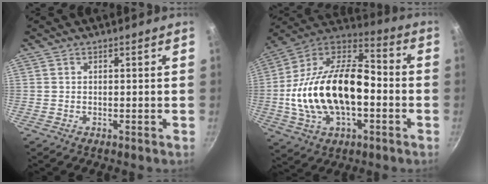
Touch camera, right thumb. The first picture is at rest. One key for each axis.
{"total": 25.6, "fx": -3.2, "fy": 14.8, "fz": 20.7, "tx": -0.372, "ty": 0.051, "tz": -0.064}